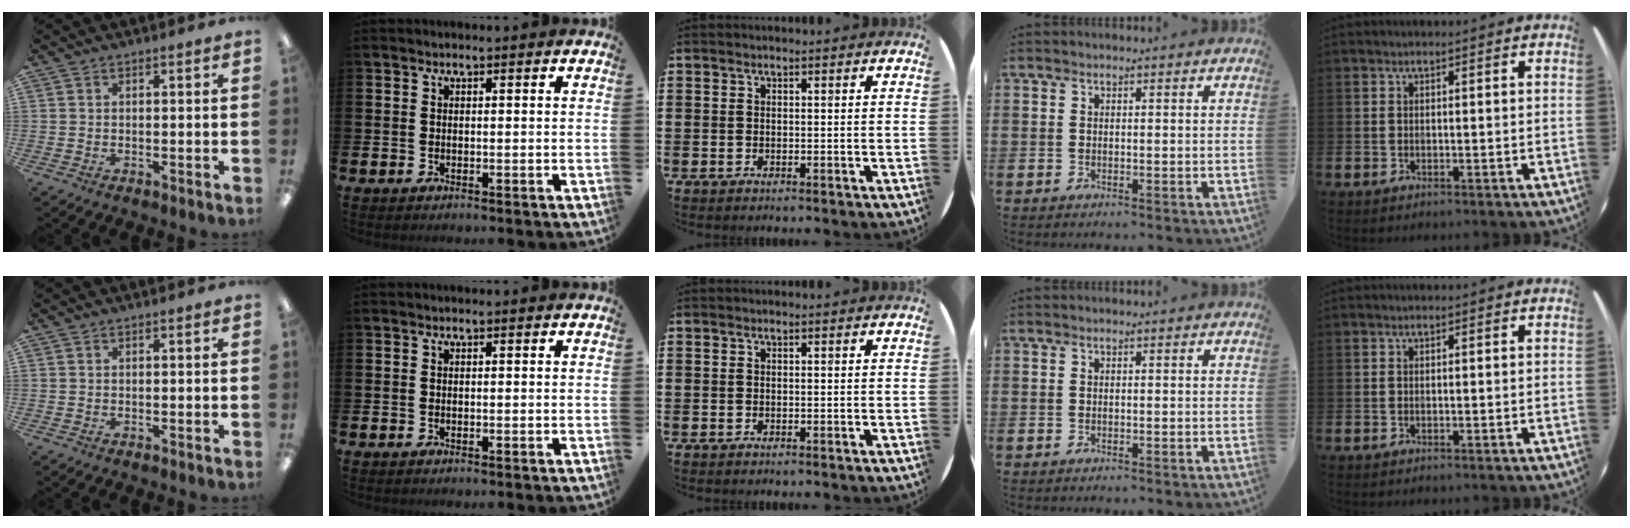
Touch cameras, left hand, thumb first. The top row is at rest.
{}